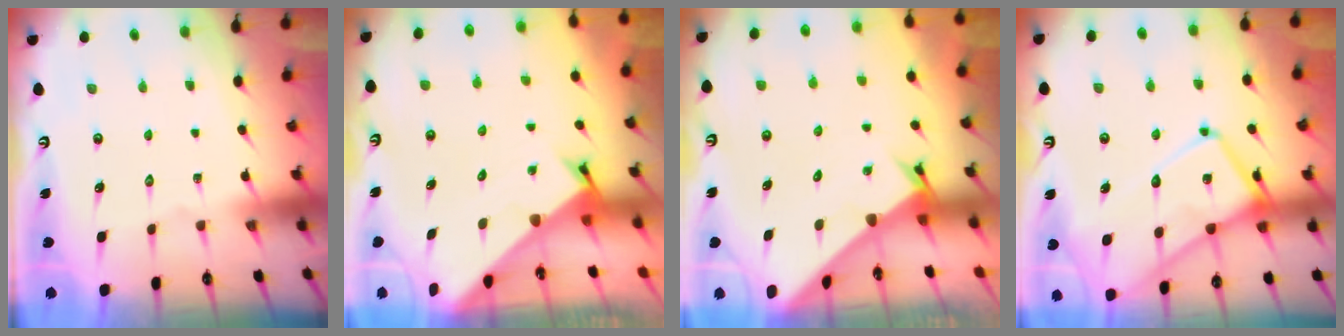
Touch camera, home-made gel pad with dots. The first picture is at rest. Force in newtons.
{"total": 2.3, "press": 2.3, "slide": 0.2}
{"total": 2.7, "press": 2.7, "slide": 0.3}
{"total": 16.0, "press": 15.9, "slide": 1.6}